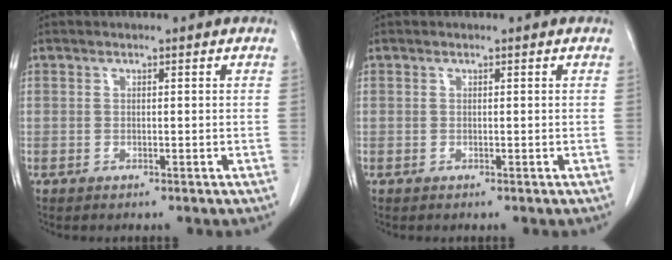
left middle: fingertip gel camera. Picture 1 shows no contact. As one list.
[{"total": 0.0}]